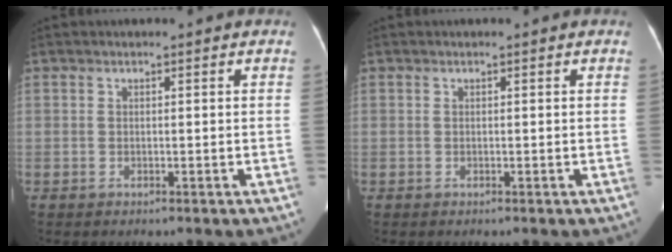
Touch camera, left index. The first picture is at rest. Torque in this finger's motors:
{"motor_torque": [-0.10, -0.06, 0.00, 0.00]}